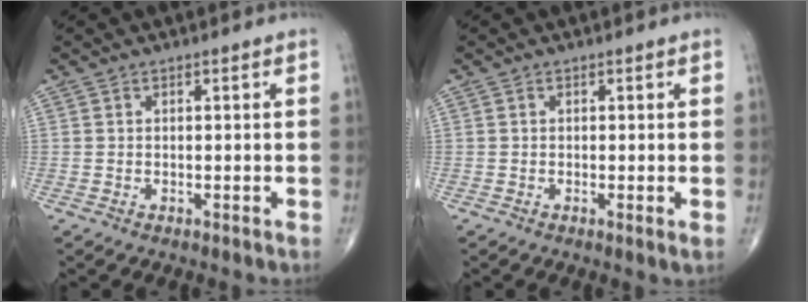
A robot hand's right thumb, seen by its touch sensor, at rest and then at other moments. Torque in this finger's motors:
{"motor_torque": [-0.18, -0.05, -0.30, -0.26, -0.16]}